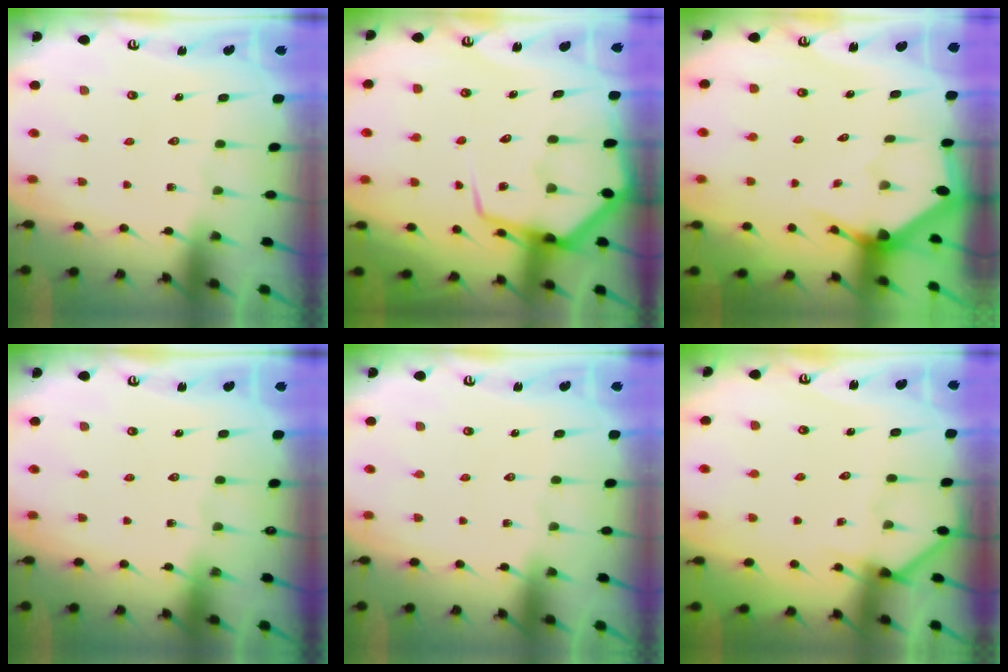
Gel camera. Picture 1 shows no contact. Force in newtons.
{"total": 10.9, "press": 10.8, "slide": 1.1}
{"total": 3.0, "press": 3.0, "slide": 0.1}
{"total": 0.0}
{"total": 0.0}
{"total": 3.0, "press": 3.0, "slide": 0.2}